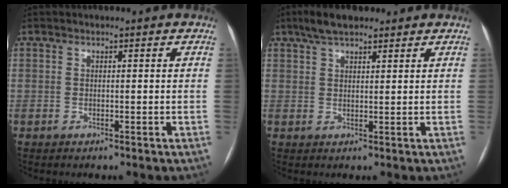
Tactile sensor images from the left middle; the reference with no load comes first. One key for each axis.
{"total": 5.8, "fx": 4.2, "fy": 2.1, "fz": 3.4, "tx": -0.070, "ty": 0.025, "tz": 0.073}